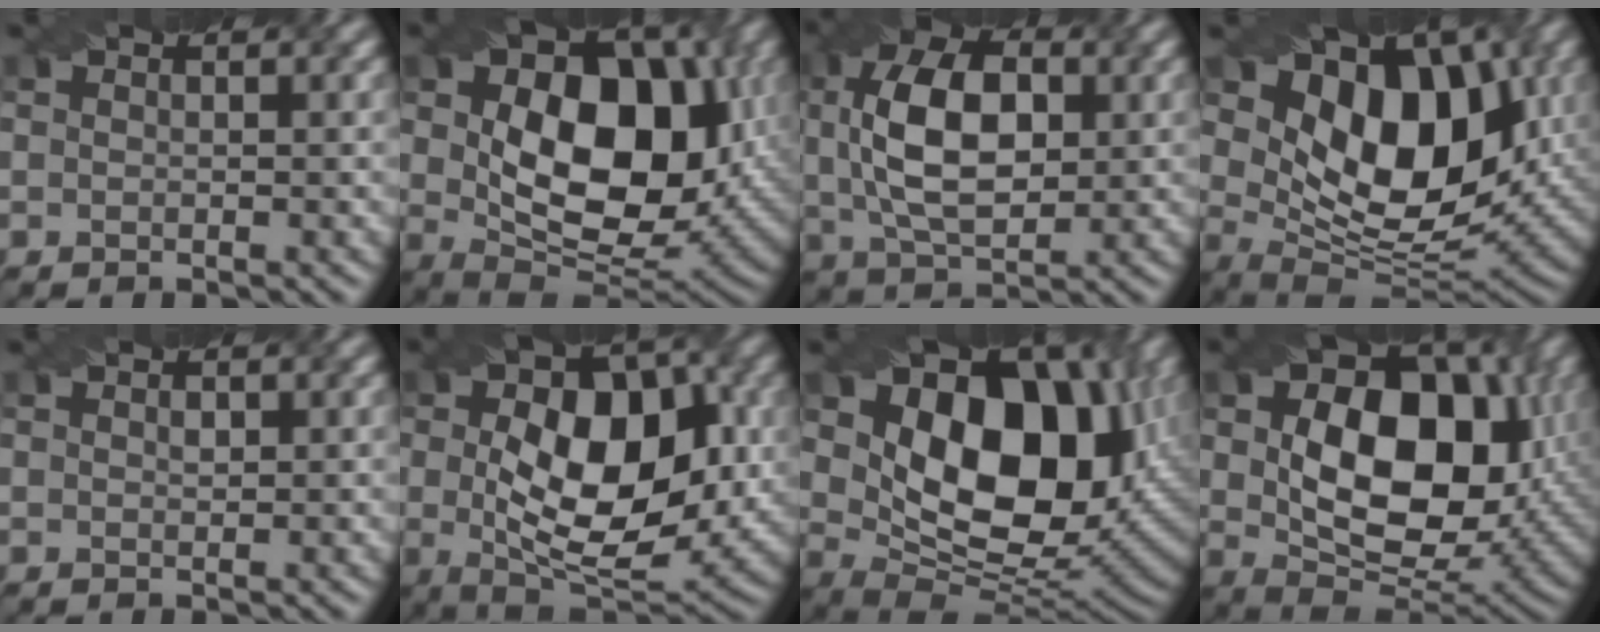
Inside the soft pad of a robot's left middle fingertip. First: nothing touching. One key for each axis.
{"total": 13.1, "fx": 1.0, "fy": 8.4, "fz": 10.0, "tx": -0.158, "ty": 0.008, "tz": 0.035}
{"total": 8.0, "fx": 0.0, "fy": 4.5, "fz": 6.6, "tx": -0.150, "ty": 0.021, "tz": 0.011}
{"total": 11.4, "fx": 2.9, "fy": 6.8, "fz": 8.6, "tx": -0.131, "ty": 0.007, "tz": 0.061}
{"total": 1.0, "fx": -0.9, "fy": -0.3, "fz": -0.5, "tx": -0.001, "ty": 0.013, "tz": 0.001}
{"total": 11.0, "fx": -0.3, "fy": 6.2, "fz": 9.1, "tx": -0.140, "ty": 0.013, "tz": 0.007}
{"total": 13.7, "fx": 2.3, "fy": 9.0, "fz": 10.0, "tx": -0.152, "ty": 0.006, "tz": 0.063}
{"total": 13.1, "fx": 1.1, "fy": 8.7, "fz": 9.8, "tx": -0.164, "ty": 0.003, "tz": 0.042}